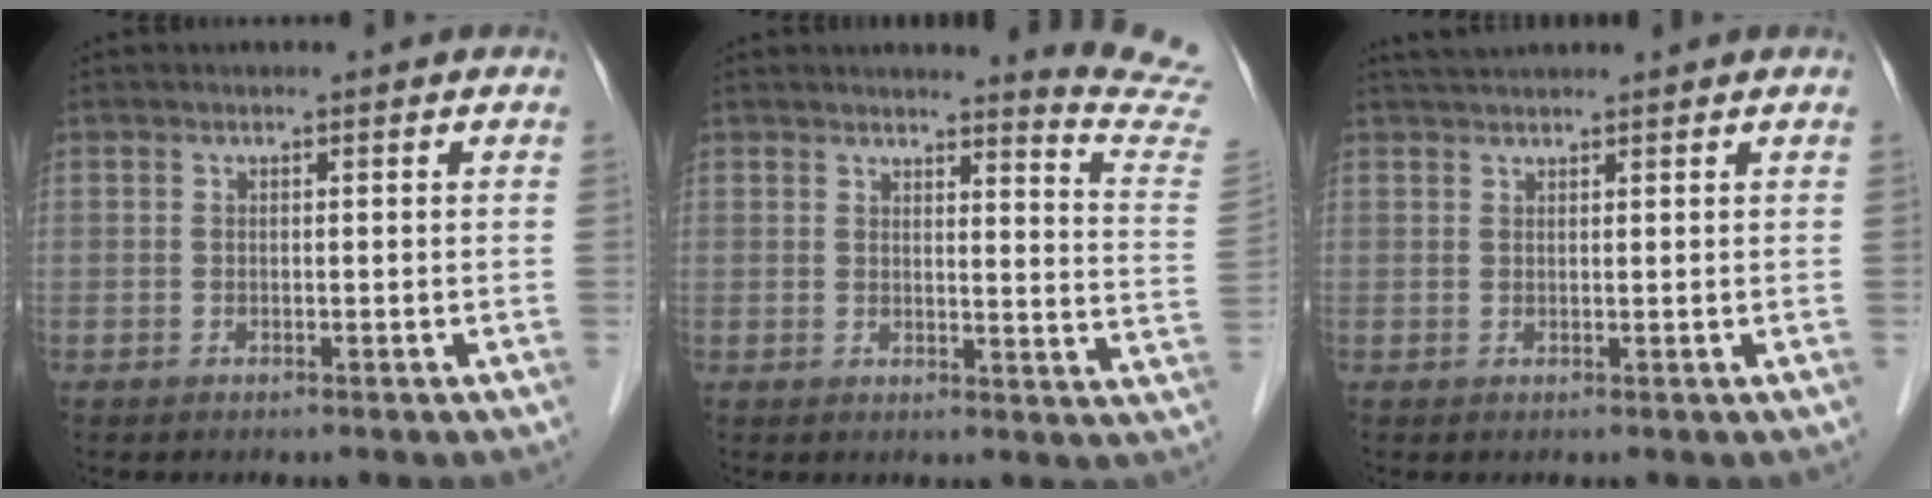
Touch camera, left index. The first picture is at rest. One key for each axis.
{"total": 10.7, "fx": 10.4, "fy": -1.6, "fz": 1.5, "tx": -0.010, "ty": -0.123, "tz": 0.089}
{"total": 2.4, "fx": 2.3, "fy": -0.1, "fz": 0.8, "tx": -0.009, "ty": 0.020, "tz": 0.042}